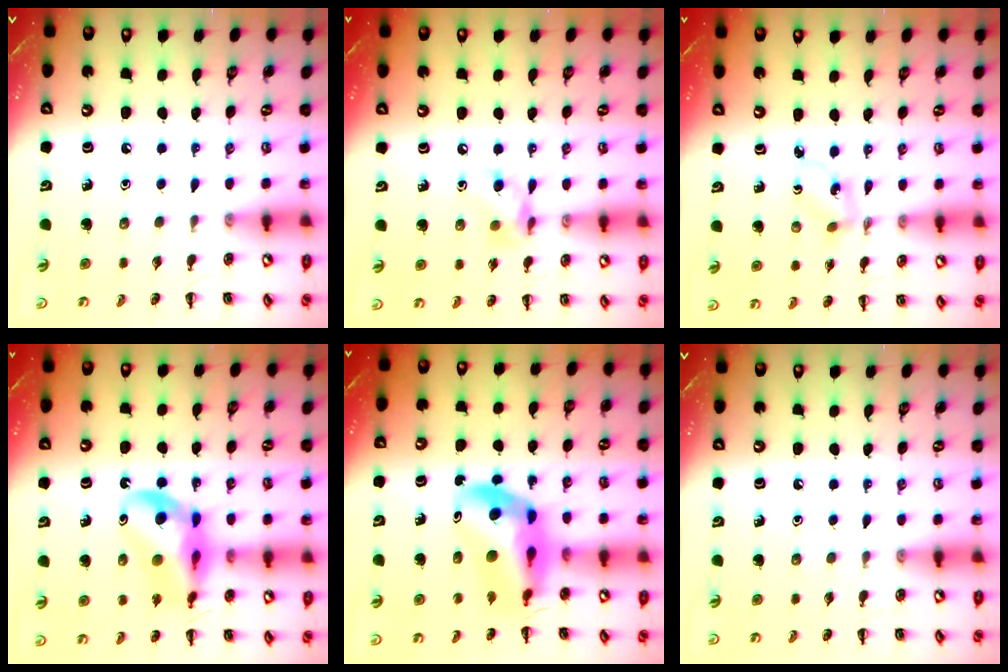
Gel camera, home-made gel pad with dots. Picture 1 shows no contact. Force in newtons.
{"total": 7.3, "press": 7.2, "slide": 1.3}
{"total": 1.2, "press": 1.1, "slide": 0.5}
{"total": 13.7, "press": 13.2, "slide": 3.6}
{"total": 12.4, "press": 11.7, "slide": 4.0}
{"total": 0.0}